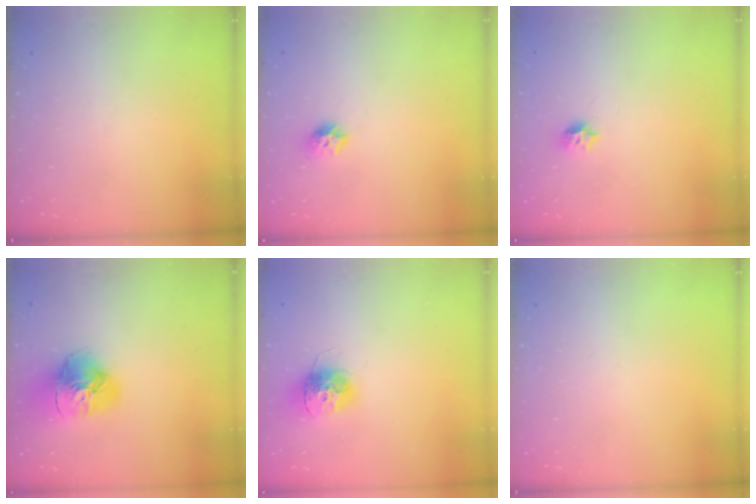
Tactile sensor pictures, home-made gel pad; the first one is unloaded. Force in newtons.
{"total": 8.2, "press": 8.2, "slide": 0.7}
{"total": 7.4, "press": 7.4, "slide": 0.6}
{"total": 13.8, "press": 13.7, "slide": 1.4}
{"total": 13.6, "press": 13.5, "slide": 1.3}
{"total": 0.0}